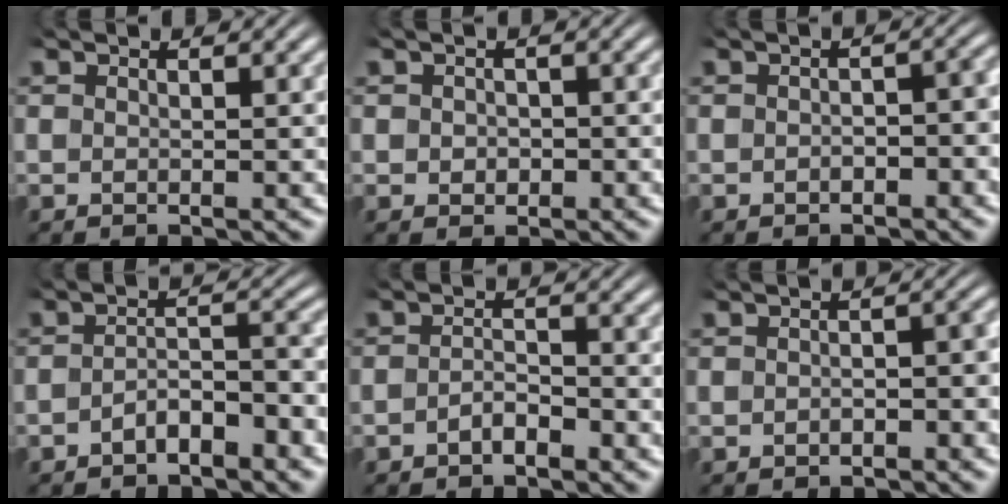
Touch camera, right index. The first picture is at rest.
{"total": 1.1, "force": [-0.3, 1.0, 0.4], "torque": [-0.007, -0.006, -0.002]}
{"total": 1.5, "force": [-1.1, 0.5, 0.8], "torque": [-0.006, -0.001, -0.019]}
{"total": 3.3, "force": [-2.8, 1.0, 1.5], "torque": [-0.014, -0.007, -0.046]}
{"total": 2.0, "force": [-1.6, 0.8, 0.8], "torque": [-0.010, -0.006, -0.030]}
{"total": 1.4, "force": [-1.1, 0.4, 0.8], "torque": [-0.008, 0.000, -0.019]}